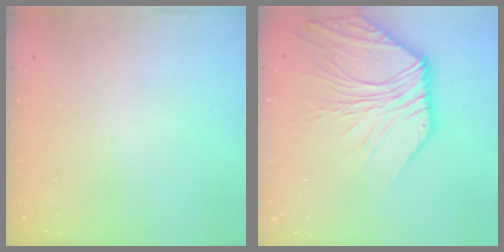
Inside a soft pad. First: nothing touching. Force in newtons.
{"total": 10.3, "press": 10.1, "slide": 1.8}